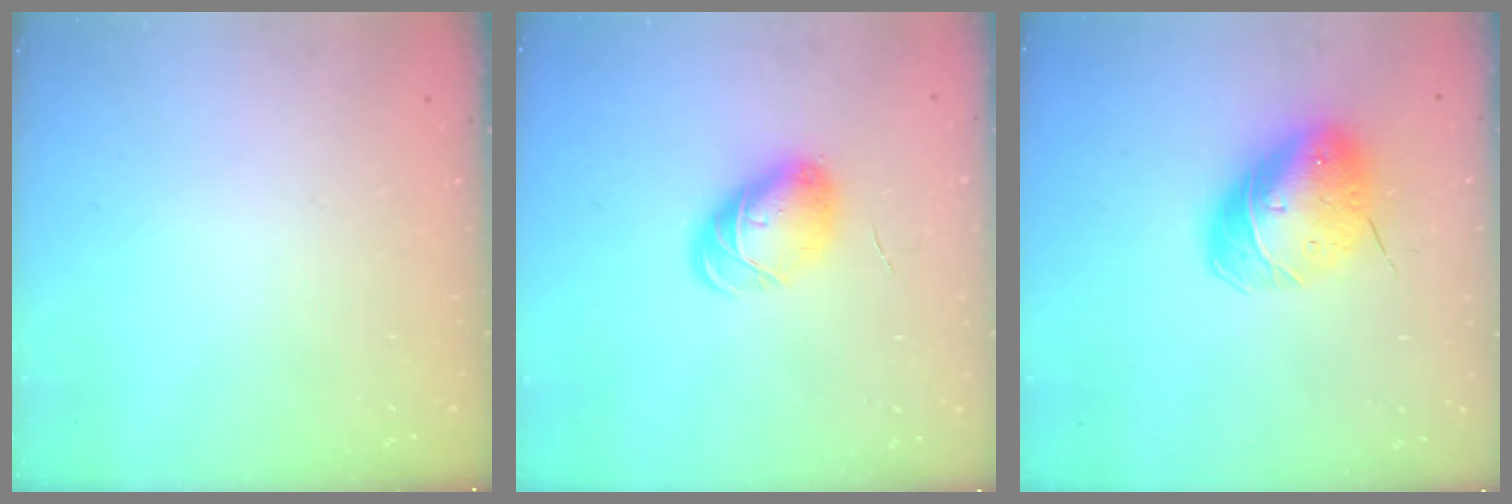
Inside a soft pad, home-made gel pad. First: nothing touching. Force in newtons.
{"total": 8.3, "press": 8.3, "slide": 0.8}
{"total": 9.4, "press": 9.2, "slide": 1.8}